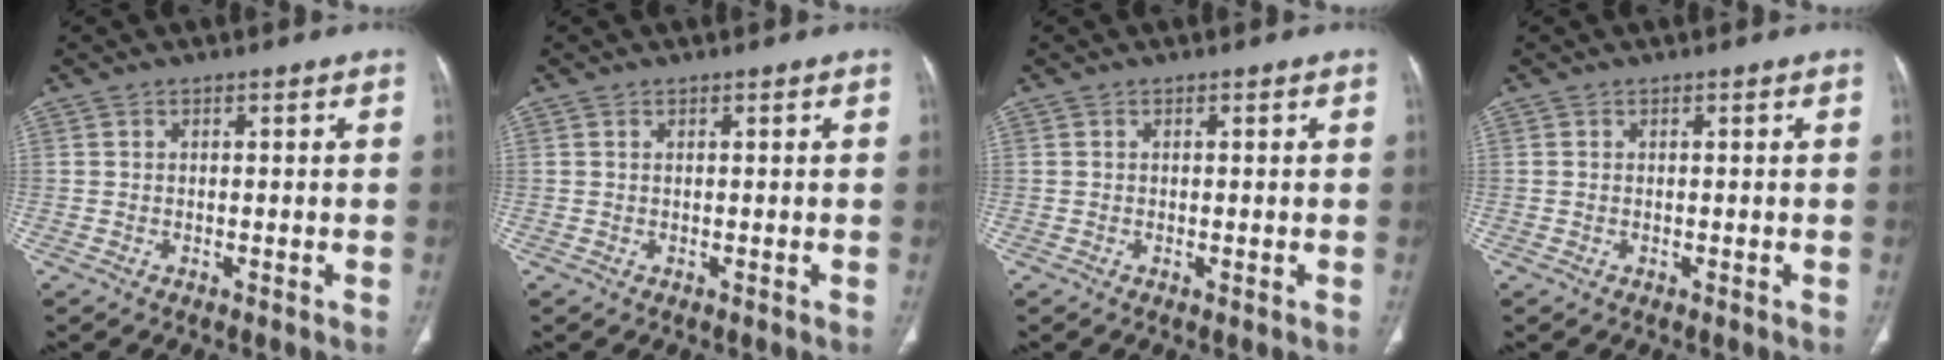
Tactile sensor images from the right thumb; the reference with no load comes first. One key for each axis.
{"total": 0.0}
{"total": 0.0}
{"total": 0.0}